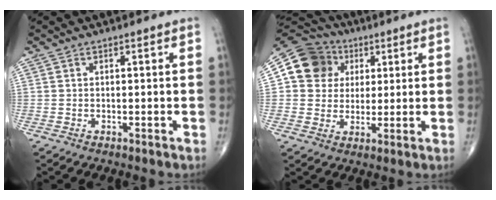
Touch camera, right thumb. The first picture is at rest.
{"total": 11.8, "force": [3.2, 10.6, 4.3], "torque": [-0.051, 0.008, 0.046]}